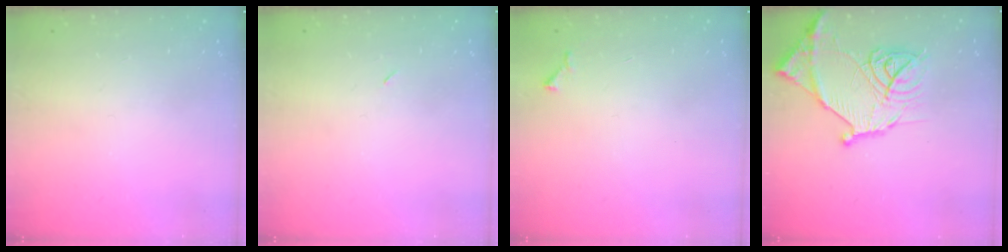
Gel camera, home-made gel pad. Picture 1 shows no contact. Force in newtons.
{"total": 2.2, "press": 1.8, "slide": 1.2}
{"total": 3.7, "press": 3.6, "slide": 0.5}
{"total": 16.8, "press": 16.7, "slide": 1.5}